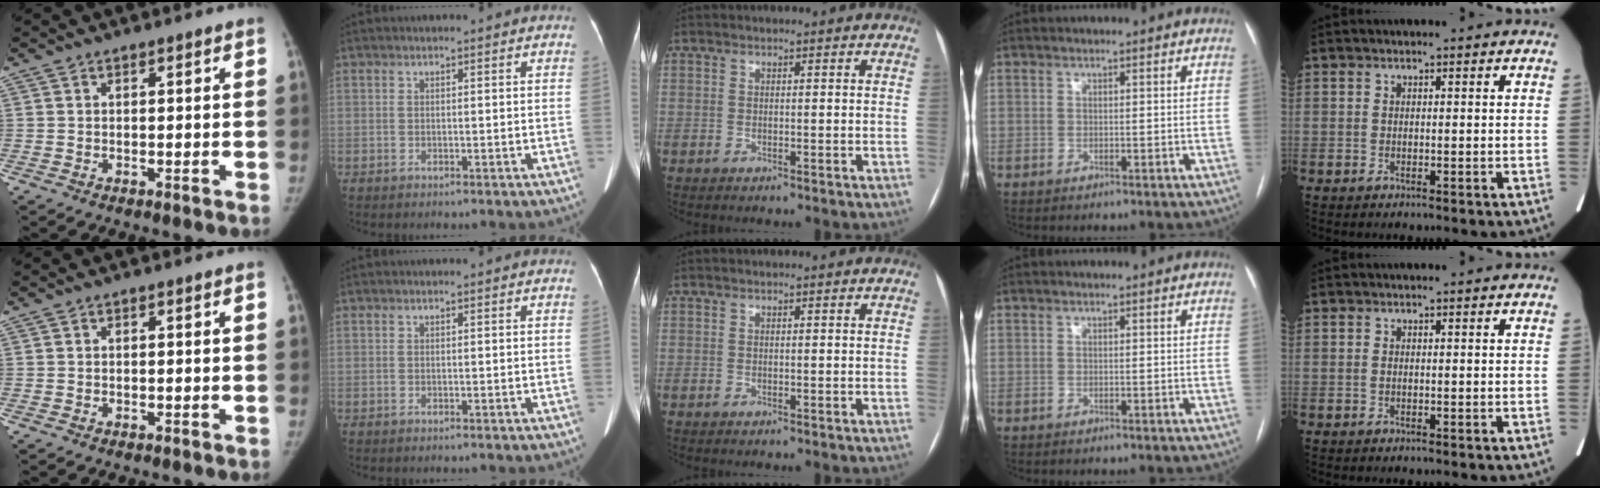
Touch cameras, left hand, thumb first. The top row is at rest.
{}